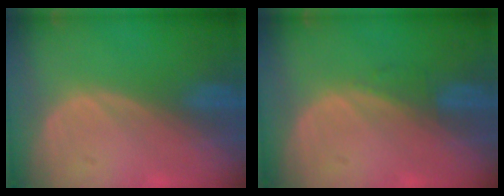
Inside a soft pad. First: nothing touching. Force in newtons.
{"total": 0.7, "press": 0.7, "slide": 0.1}